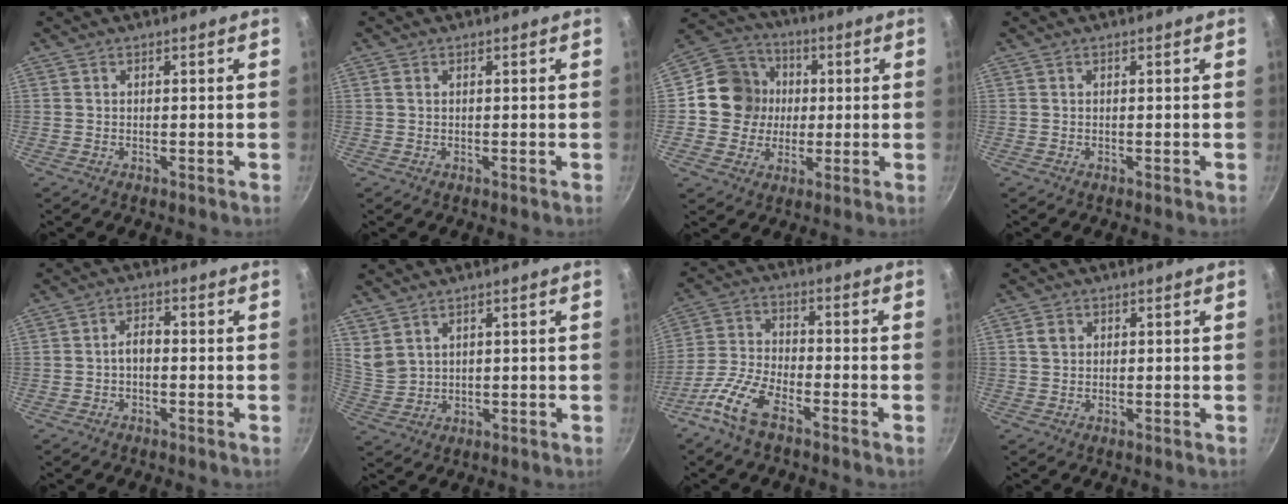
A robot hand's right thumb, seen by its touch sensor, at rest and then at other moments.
{"total": 0.6, "force": [0.3, 0.3, 0.5], "torque": [-0.011, 0.001, 0.005]}
{"total": 12.4, "force": [0.6, 11.6, 4.2], "torque": [-0.041, 0.022, -0.004]}
{"total": 0.0}
{"total": 2.9, "force": [-0.8, 1.7, 2.2], "torque": [-0.032, 0.018, -0.017]}
{"total": 3.8, "force": [2.8, 2.0, 1.6], "torque": [-0.025, -0.016, 0.067]}
{"total": 9.6, "force": [-6.2, 3.7, 6.3], "torque": [-0.135, 0.031, -0.134]}
{"total": 2.3, "force": [0.6, 1.9, 1.1], "torque": [-0.010, 0.004, 0.012]}